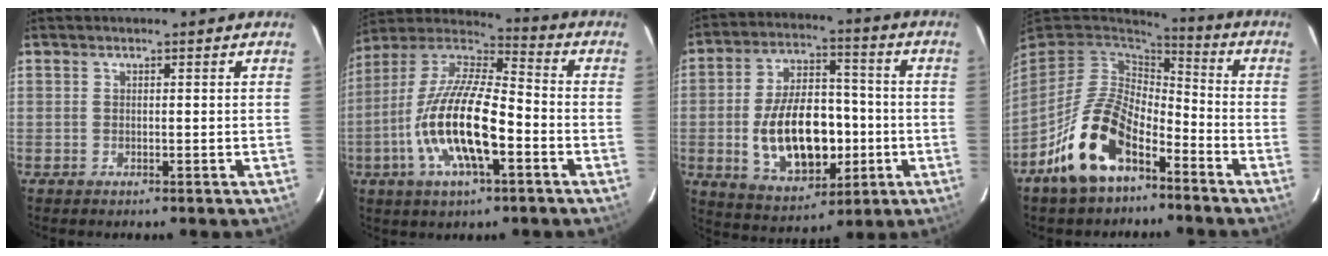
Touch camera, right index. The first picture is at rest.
{"total": 18.6, "force": [-5.9, 6.0, 16.6], "torque": [-0.331, -0.013, -0.119]}
{"total": 17.5, "force": [-3.2, 10.1, 13.9], "torque": [-0.269, 0.011, -0.029]}
{"total": 15.6, "force": [-8.4, 8.0, 10.4], "torque": [-0.214, -0.004, -0.154]}